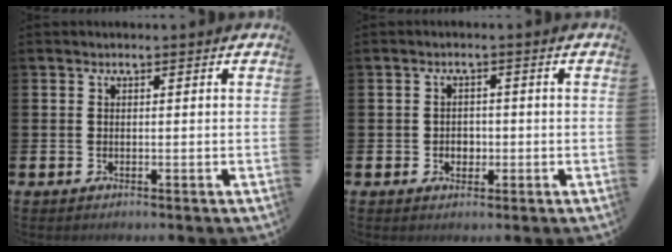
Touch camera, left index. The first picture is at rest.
{"total": 1.9, "force": [-0.3, 1.7, 0.9], "torque": [-0.005, 0.001, -0.012]}